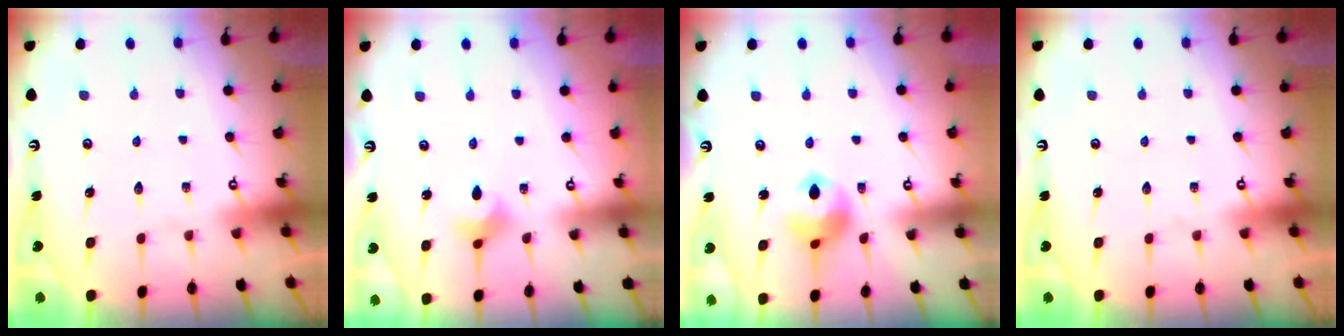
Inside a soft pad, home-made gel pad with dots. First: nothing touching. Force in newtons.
{"total": 4.5, "press": 4.3, "slide": 1.2}
{"total": 9.9, "press": 9.8, "slide": 1.2}
{"total": 0.0}